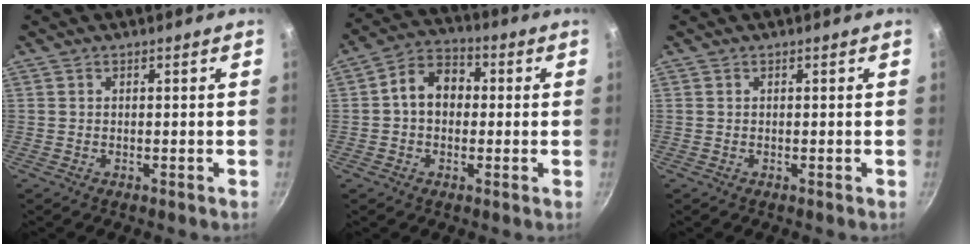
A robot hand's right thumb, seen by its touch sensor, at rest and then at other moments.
{"total": 8.6, "force": [0.4, 6.6, 5.5], "torque": [-0.056, 0.025, -0.011]}
{"total": 0.0}